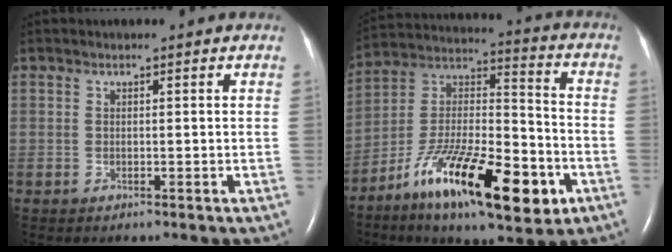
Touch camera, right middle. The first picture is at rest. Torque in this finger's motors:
{"motor_torque": [1.29, -0.85, 1.05, 0.21]}